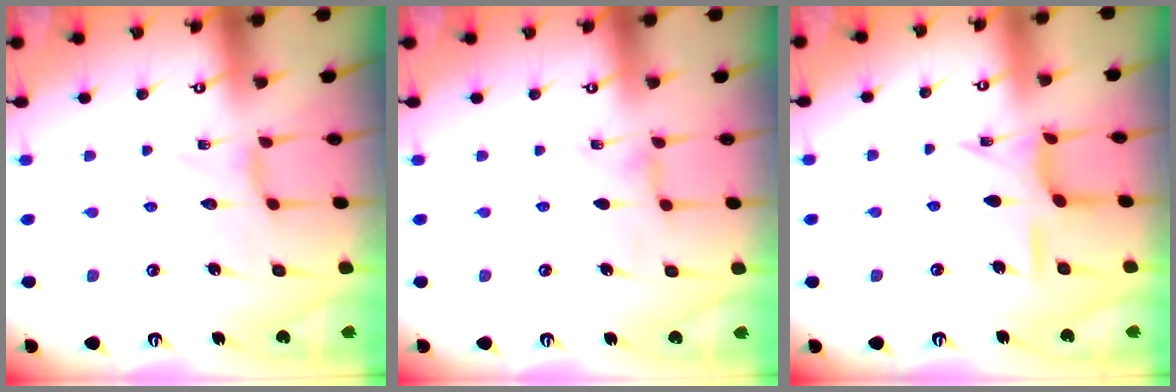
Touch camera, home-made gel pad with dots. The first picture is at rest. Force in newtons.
{"total": 0.0}
{"total": 10.3, "press": 10.2, "slide": 0.8}